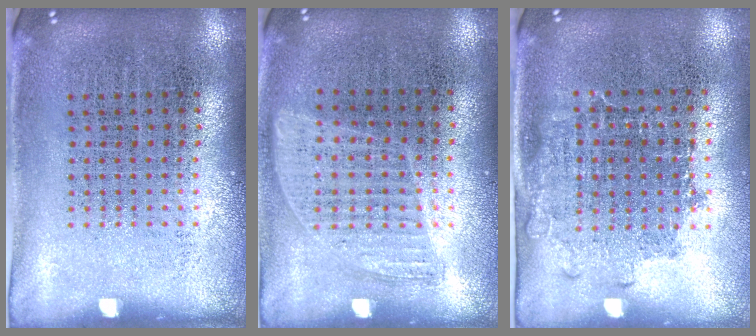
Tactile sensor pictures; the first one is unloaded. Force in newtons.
{"total": 0.9, "press": 0.8, "slide": 0.4}
{"total": 1.3, "press": 1.1, "slide": 0.7}